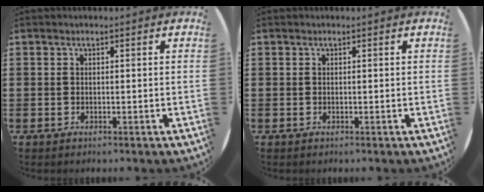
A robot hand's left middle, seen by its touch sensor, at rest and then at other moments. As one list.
[{"total": 0.0}]